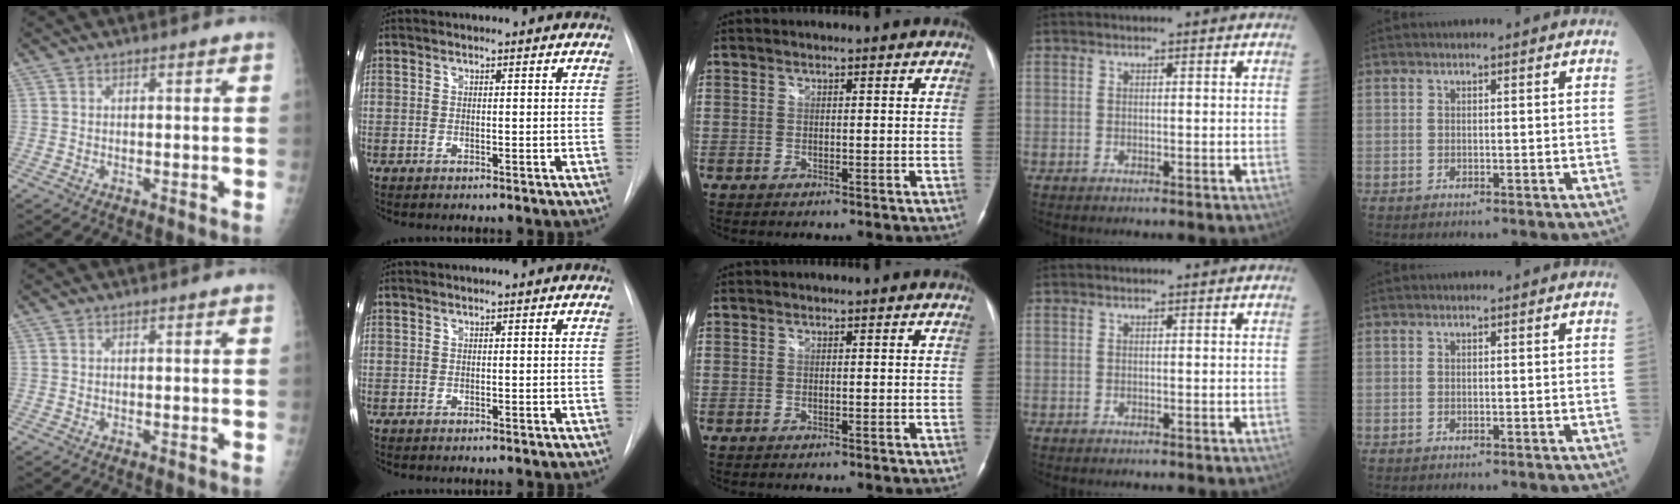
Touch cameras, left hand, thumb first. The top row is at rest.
{}